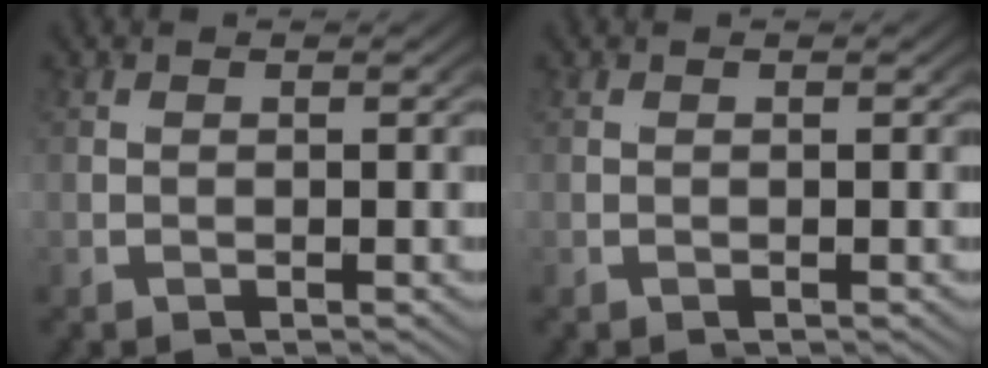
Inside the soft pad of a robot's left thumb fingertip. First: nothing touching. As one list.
[{"total": 0.0}]